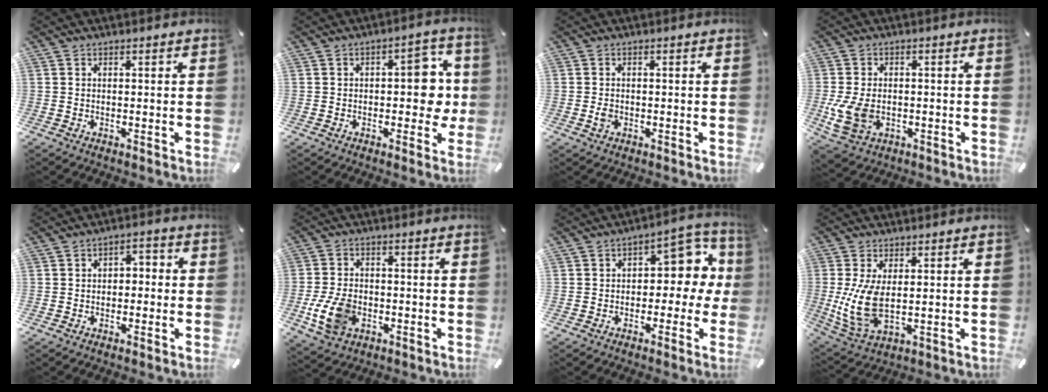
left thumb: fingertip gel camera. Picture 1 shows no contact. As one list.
[{"total": 11.1, "force": [0.0, 6.6, 9.0], "torque": [-0.092, 0.000, -0.004]}, {"total": 1.6, "force": [-0.4, 1.1, 1.0], "torque": [-0.019, 0.003, -0.008]}, {"total": 9.4, "force": [-1.8, 6.8, 6.2], "torque": [-0.138, -0.001, -0.028]}, {"total": 2.9, "force": [-1.9, 1.9, 1.1], "torque": [-0.021, 0.014, -0.038]}, {"total": 9.7, "force": [-2.9, 6.8, 6.2], "torque": [-0.133, 0.003, -0.051]}, {"total": 9.5, "force": [1.7, 6.1, 7.0], "torque": [-0.084, -0.008, 0.025]}, {"total": 10.1, "force": [0.5, 4.9, 8.8], "torque": [-0.207, -0.025, 0.014]}]